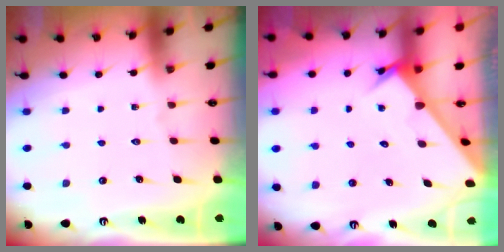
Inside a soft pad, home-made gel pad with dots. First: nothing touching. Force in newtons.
{"total": 2.7, "press": 2.7, "slide": 0.1}